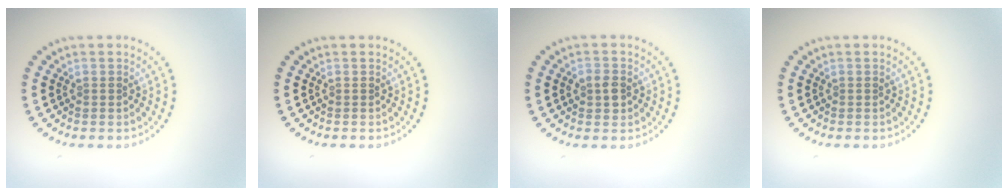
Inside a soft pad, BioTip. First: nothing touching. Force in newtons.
{"total": 0.0}
{"total": 1.7, "press": 1.7, "slide": 0.4}
{"total": 0.0}